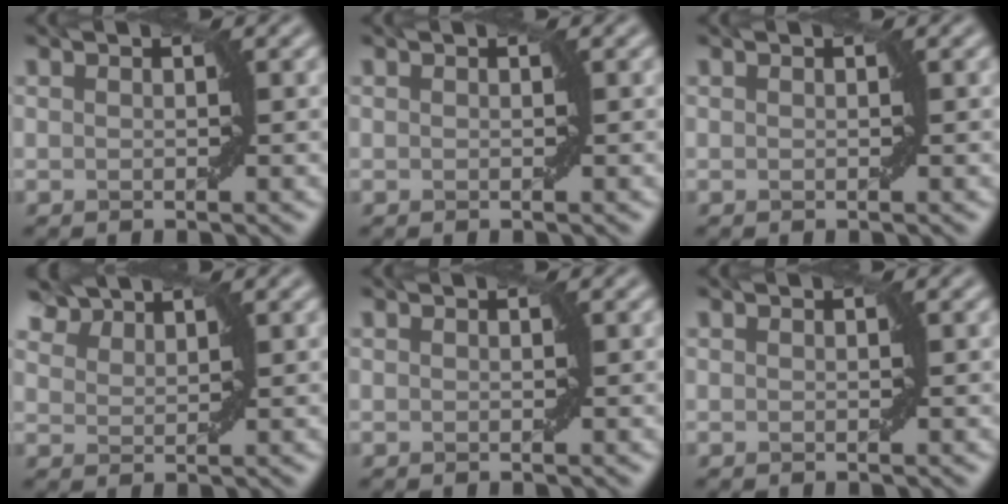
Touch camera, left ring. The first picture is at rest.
{"total": 0.0}
{"total": 0.0}
{"total": 3.3, "force": [3.1, 0.9, 0.7], "torque": [-0.026, -0.002, 0.069]}
{"total": 0.0}
{"total": 0.0}